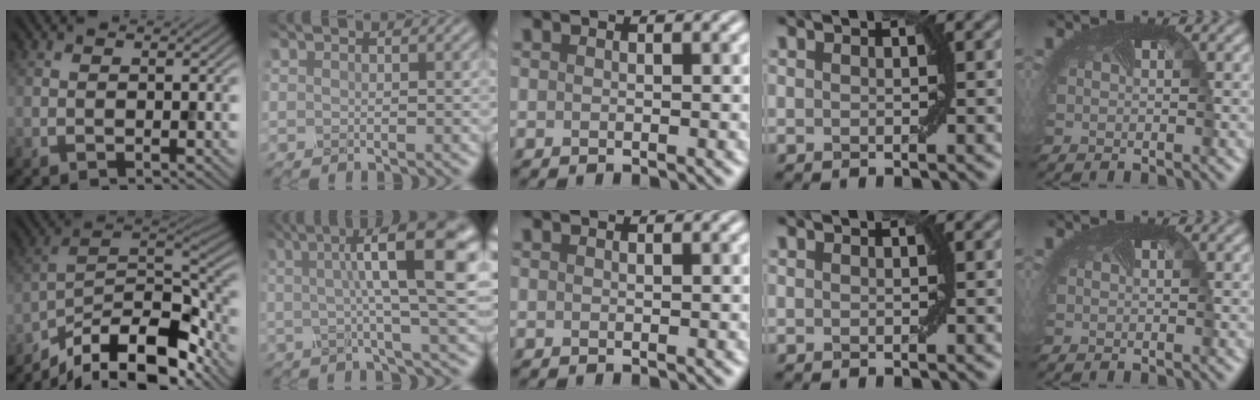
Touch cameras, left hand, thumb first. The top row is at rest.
{"thumb": {"total": 14.5, "force": [-10.9, 4.5, 8.4], "torque": [-0.167, -0.002, -0.187]}, "index": {"total": 10.1, "force": [1.8, 2.0, 9.7], "torque": [-0.109, 0.019, 0.019]}}